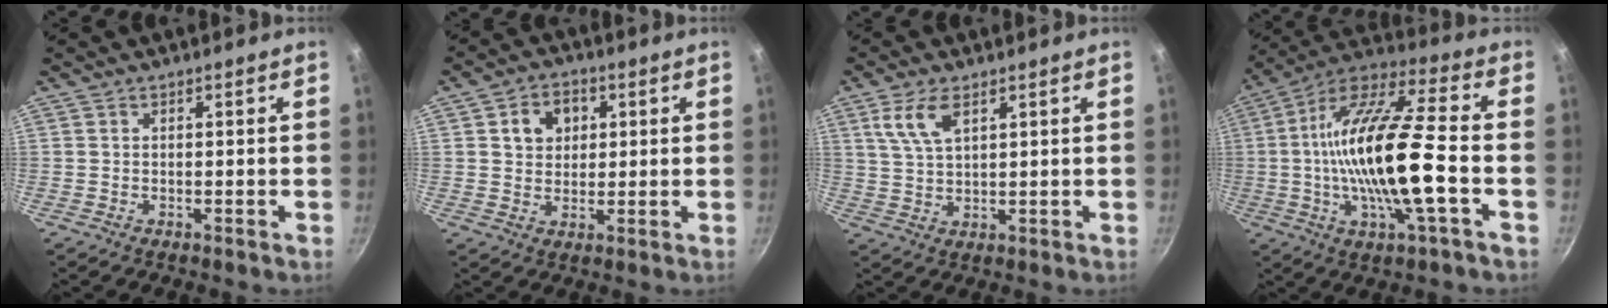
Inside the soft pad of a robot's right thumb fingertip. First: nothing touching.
{"total": 6.8, "force": [1.9, 5.5, 3.4], "torque": [-0.027, 0.006, 0.028]}
{"total": 6.6, "force": [3.2, 2.9, 5.0], "torque": [-0.097, -0.007, 0.067]}
{"total": 21.2, "force": [-2.7, 5.2, 20.3], "torque": [-0.374, 0.025, -0.061]}